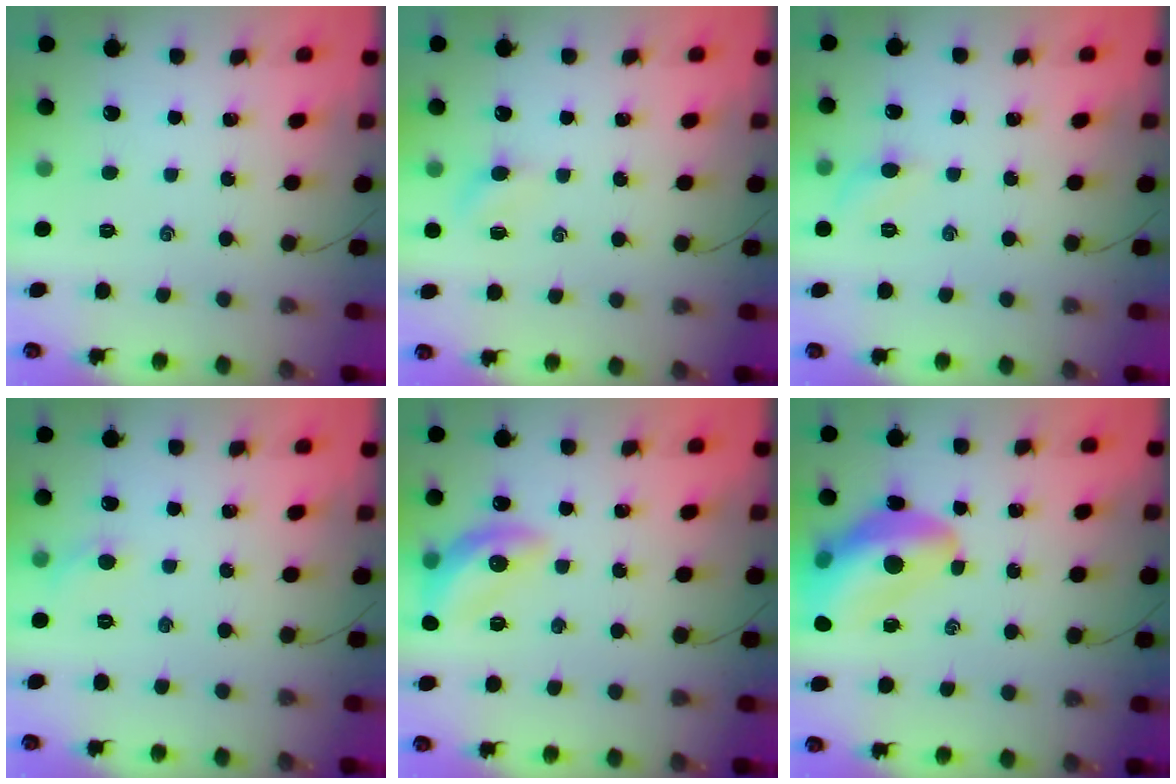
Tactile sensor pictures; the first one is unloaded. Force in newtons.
{"total": 4.7, "press": 4.5, "slide": 1.2}
{"total": 5.3, "press": 5.0, "slide": 1.8}
{"total": 4.1, "press": 3.8, "slide": 1.4}
{"total": 11.6, "press": 11.5, "slide": 1.5}
{"total": 15.9, "press": 15.3, "slide": 4.2}